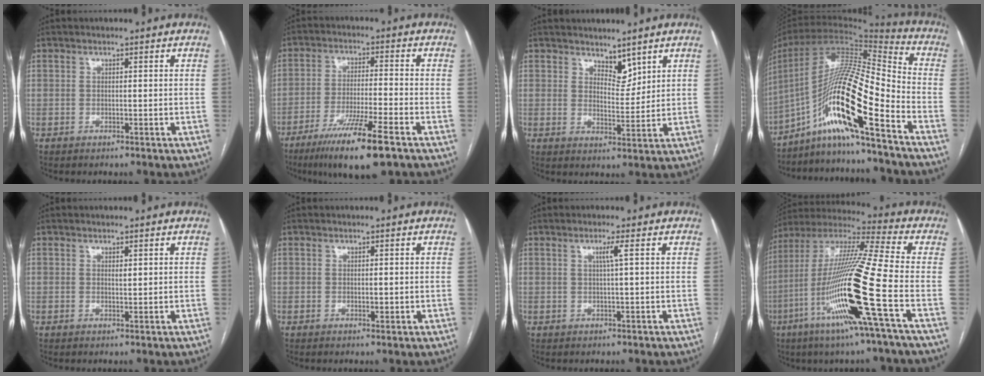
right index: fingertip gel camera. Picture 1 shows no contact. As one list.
[{"total": 12.2, "force": [-7.6, 0.2, 9.6], "torque": [-0.173, -0.033, -0.129]}, {"total": 3.9, "force": [3.2, 1.7, 1.5], "torque": [-0.021, -0.006, 0.061]}, {"total": 18.4, "force": [-10.3, 0.4, 15.2], "torque": [-0.300, 0.005, -0.190]}, {"total": 0.7, "force": [0.4, 0.2, 0.5], "torque": [-0.011, -0.003, 0.007]}, {"total": 1.1, "force": [-0.1, 0.4, 1.0], "torque": [-0.016, -0.002, 0.001]}, {"total": 1.8, "force": [0.5, -0.6, 1.6], "torque": [-0.032, -0.001, 0.011]}, {"total": 21.0, "force": [-7.0, -0.9, 19.7], "torque": [-0.407, -0.026, -0.146]}]